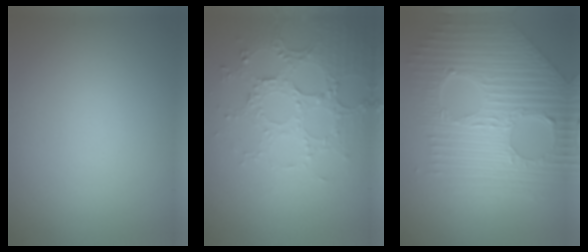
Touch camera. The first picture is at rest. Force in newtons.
{"total": 4.5, "press": 3.5, "slide": 2.7}
{"total": 10.2, "press": 7.0, "slide": 7.4}